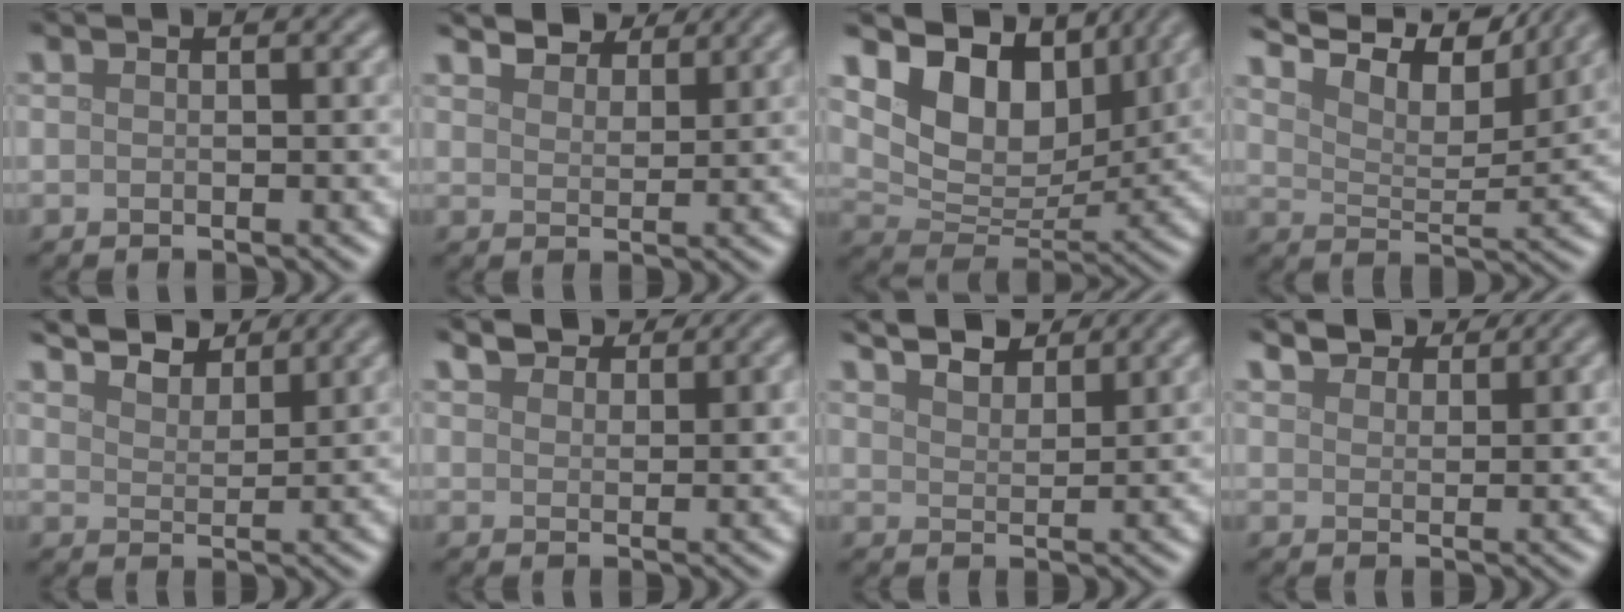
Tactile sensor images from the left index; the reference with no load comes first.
{"total": 4.6, "force": [4.2, 1.3, 1.4], "torque": [-0.031, -0.008, 0.078]}
{"total": 9.3, "force": [5.0, 5.7, 5.4], "torque": [-0.090, -0.007, 0.088]}
{"total": 9.9, "force": [8.7, 2.1, 4.4], "torque": [-0.092, 0.010, 0.114]}
{"total": 6.3, "force": [5.5, 1.9, 2.4], "torque": [-0.047, 0.010, 0.076]}
{"total": 3.1, "force": [2.7, 1.1, 1.0], "torque": [-0.021, 0.007, 0.042]}
{"total": 5.7, "force": [4.9, 1.8, 2.4], "torque": [-0.040, 0.015, 0.061]}
{"total": 3.7, "force": [3.3, 1.2, 1.2], "torque": [-0.025, 0.005, 0.053]}